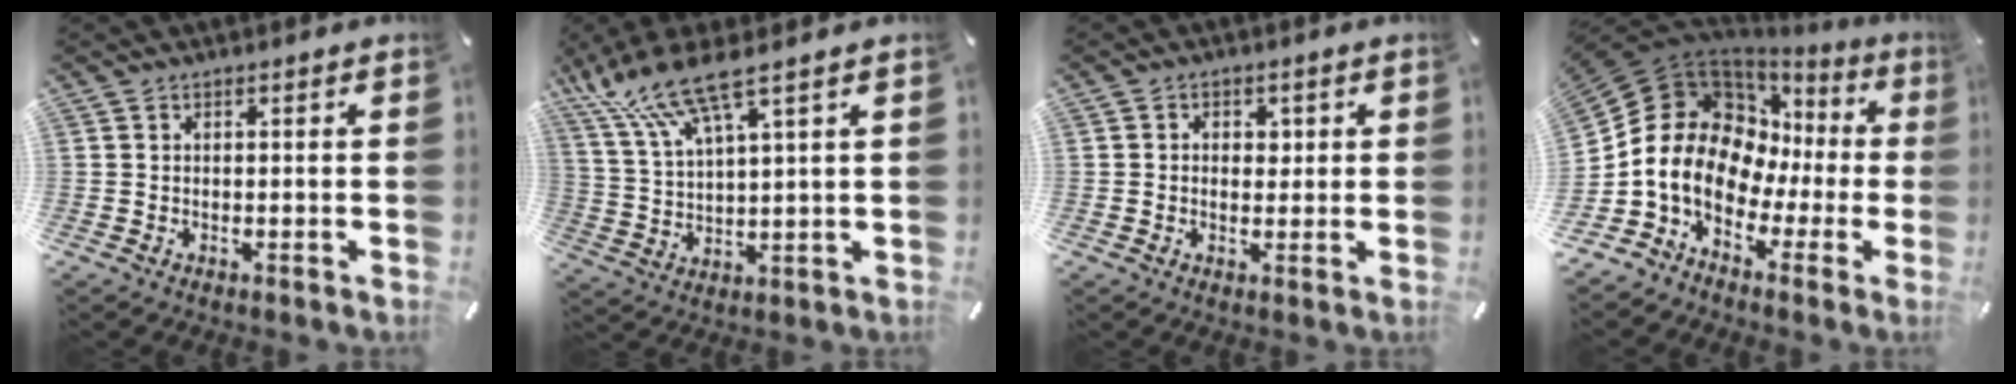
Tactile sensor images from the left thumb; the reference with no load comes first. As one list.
[{"total": 13.2, "force": [8.9, 3.6, 9.0], "torque": [-0.204, -0.024, 0.160]}, {"total": 3.0, "force": [0.1, 2.4, 1.7], "torque": [-0.018, 0.001, -0.004]}, {"total": 16.7, "force": [0.2, 13.8, 9.4], "torque": [-0.201, -0.023, 0.004]}]